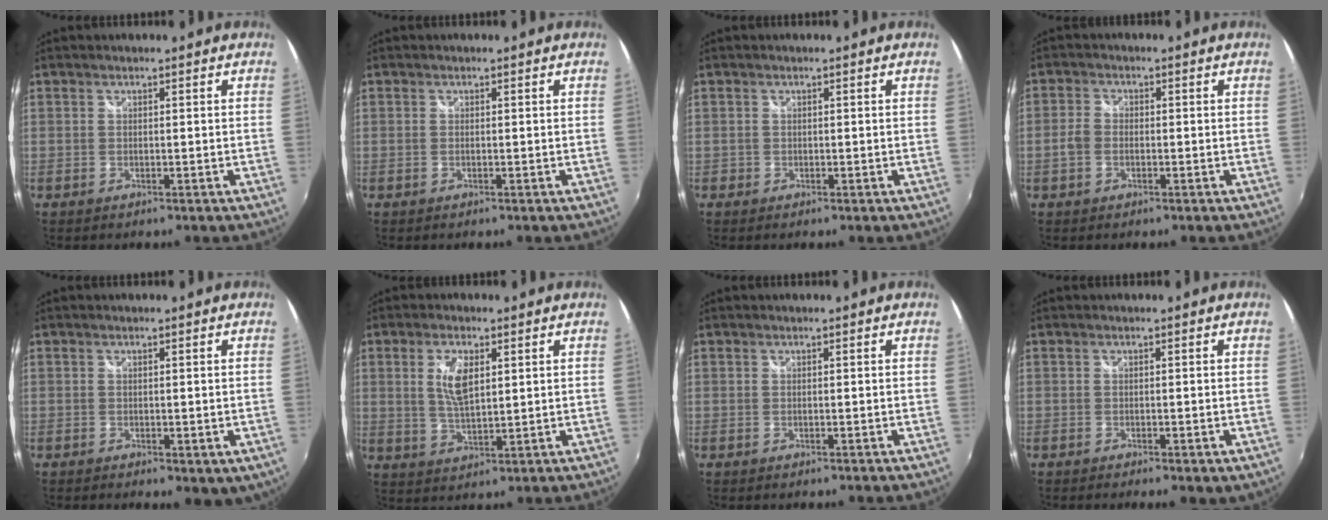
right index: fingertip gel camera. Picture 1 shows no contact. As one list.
[{"total": 0.0}, {"total": 0.9, "force": [-0.2, 0.8, -0.1], "torque": [-0.002, 0.001, -0.004]}, {"total": 3.1, "force": [-1.1, 2.2, 1.9], "torque": [-0.045, 0.004, -0.022]}, {"total": 3.2, "force": [-0.6, 1.6, 2.7], "torque": [-0.042, -0.015, -0.004]}, {"total": 6.3, "force": [1.9, 2.7, 5.4], "torque": [-0.103, 0.001, 0.038]}, {"total": 0.0}, {"total": 2.9, "force": [-1.6, 0.8, 2.3], "torque": [-0.036, -0.013, -0.018]}]